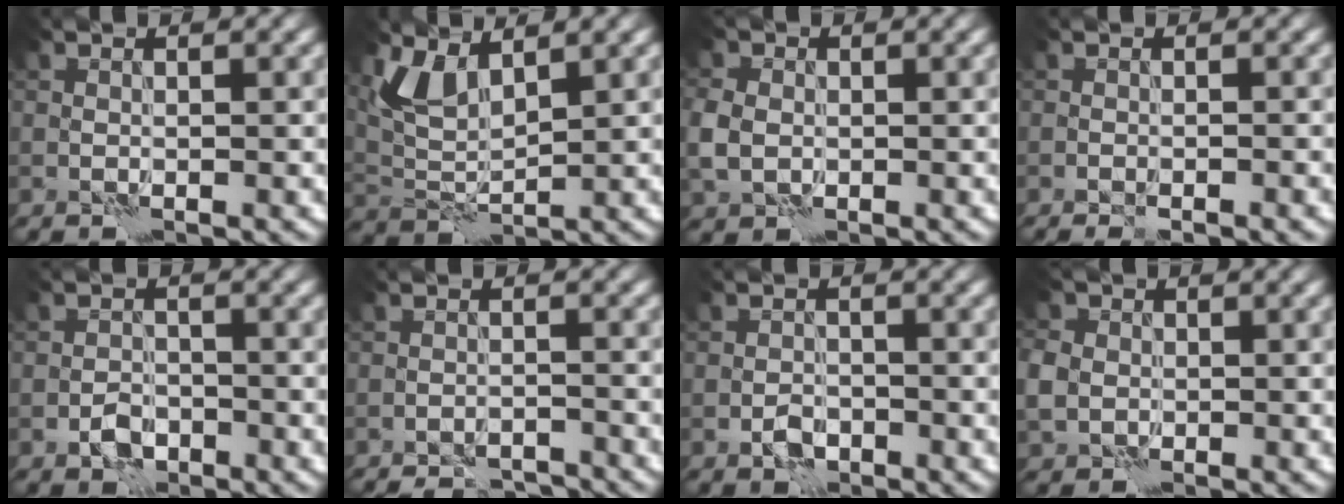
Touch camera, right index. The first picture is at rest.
{"total": 4.1, "force": [2.5, 1.9, 2.6], "torque": [-0.065, -0.008, 0.051]}
{"total": 3.1, "force": [-0.3, 2.6, 1.7], "torque": [-0.047, -0.001, -0.012]}
{"total": 3.2, "force": [-2.4, 0.6, 2.0], "torque": [-0.042, 0.006, -0.031]}
{"total": 2.3, "force": [-1.4, 1.5, 1.1], "torque": [-0.016, 0.005, -0.028]}
{"total": 4.1, "force": [-3.9, 0.9, 1.0], "torque": [-0.015, -0.001, -0.056]}
{"total": 2.0, "force": [-1.2, 1.2, 1.0], "torque": [-0.016, 0.004, -0.024]}
{"total": 3.4, "force": [-0.2, 3.1, 1.4], "torque": [-0.036, 0.002, -0.008]}